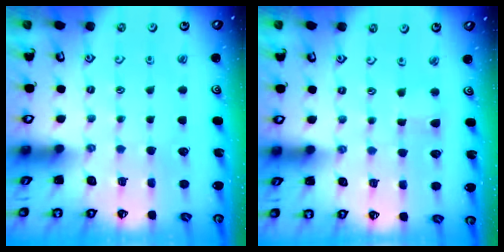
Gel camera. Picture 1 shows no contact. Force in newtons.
{"total": 2.5, "press": 2.5, "slide": 0.3}